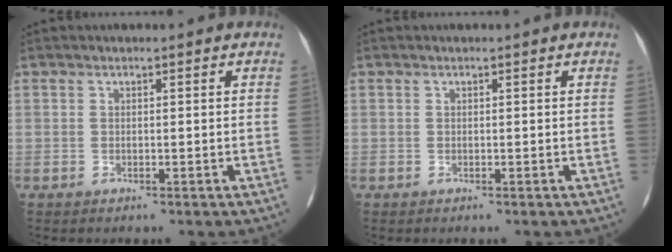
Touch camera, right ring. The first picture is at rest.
{"total": 0.0}